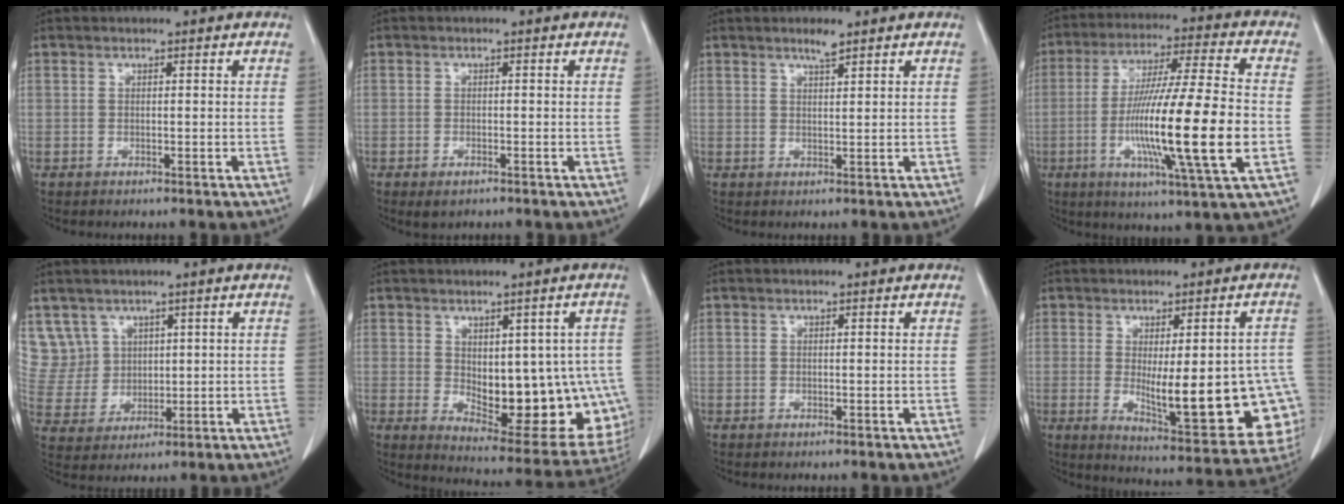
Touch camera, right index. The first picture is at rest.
{"total": 2.1, "force": [-1.3, 0.9, 1.4], "torque": [-0.024, -0.002, -0.014]}
{"total": 2.0, "force": [1.6, 0.1, 1.3], "torque": [-0.026, 0.000, 0.030]}
{"total": 19.3, "force": [-3.7, 0.1, 19.0], "torque": [-0.342, -0.016, -0.066]}
{"total": 7.9, "force": [4.5, 6.5, -0.2], "torque": [0.000, 0.018, 0.106]}
{"total": 16.7, "force": [-1.8, 7.9, 14.6], "torque": [-0.146, 0.003, 0.004]}
{"total": 0.0}
{"total": 18.9, "force": [-3.1, 5.7, 17.8], "torque": [-0.155, -0.003, -0.014]}